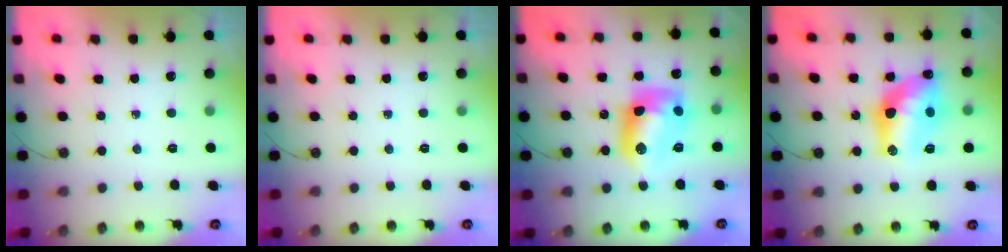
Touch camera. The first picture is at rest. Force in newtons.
{"total": 0.0}
{"total": 12.6, "press": 12.6, "slide": 0.8}
{"total": 15.0, "press": 14.9, "slide": 0.9}